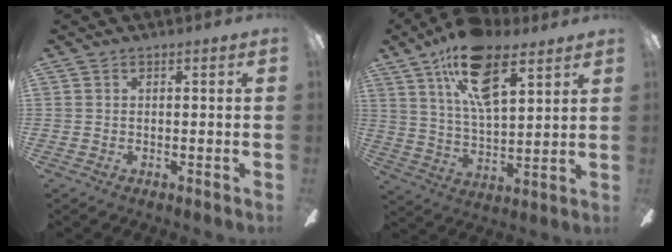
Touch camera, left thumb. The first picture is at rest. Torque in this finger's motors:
{"motor_torque": [0.39, 0.47, 1.79, -0.98, 0.43]}